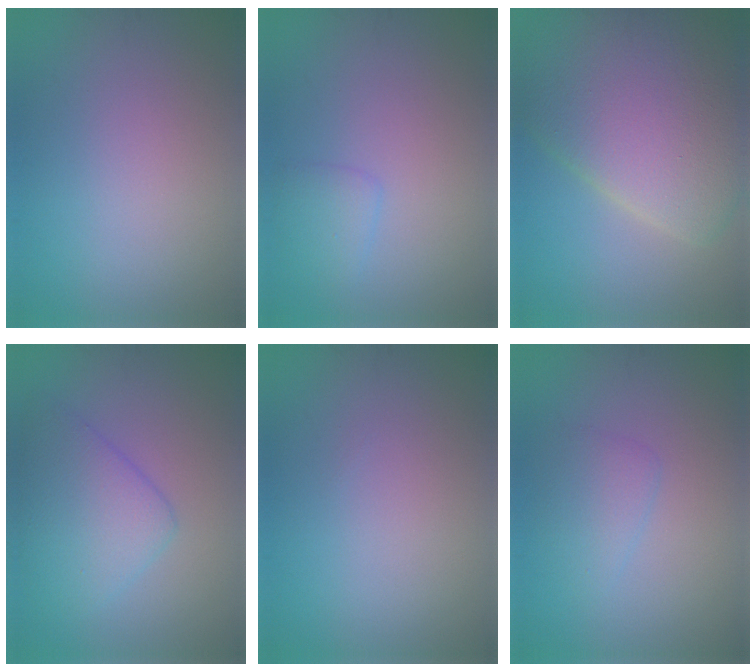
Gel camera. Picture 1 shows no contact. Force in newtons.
{"total": 1.6, "press": 1.6, "slide": 0.0}
{"total": 12.1, "press": 12.0, "slide": 1.0}
{"total": 5.0, "press": 5.0, "slide": 0.1}
{"total": 0.0}
{"total": 1.9, "press": 1.9, "slide": 0.2}